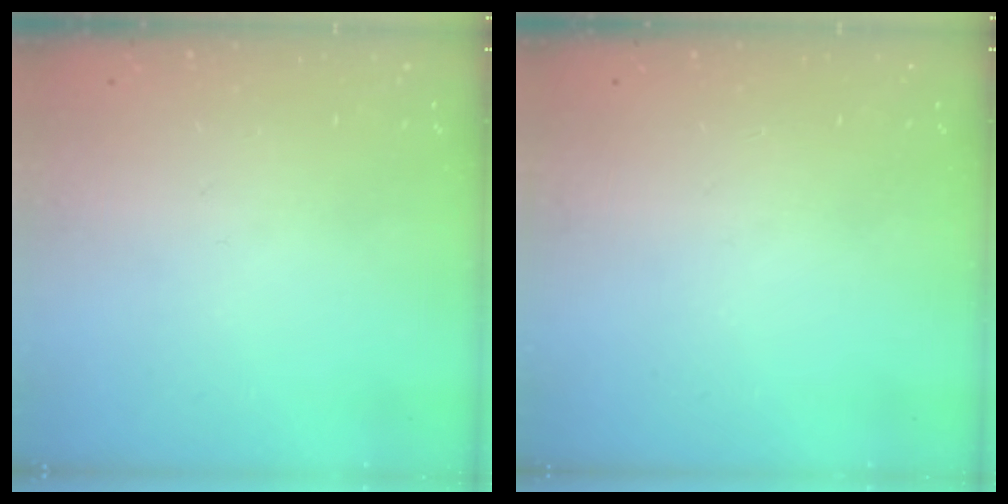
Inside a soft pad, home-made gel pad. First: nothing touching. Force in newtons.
{"total": 0.0}